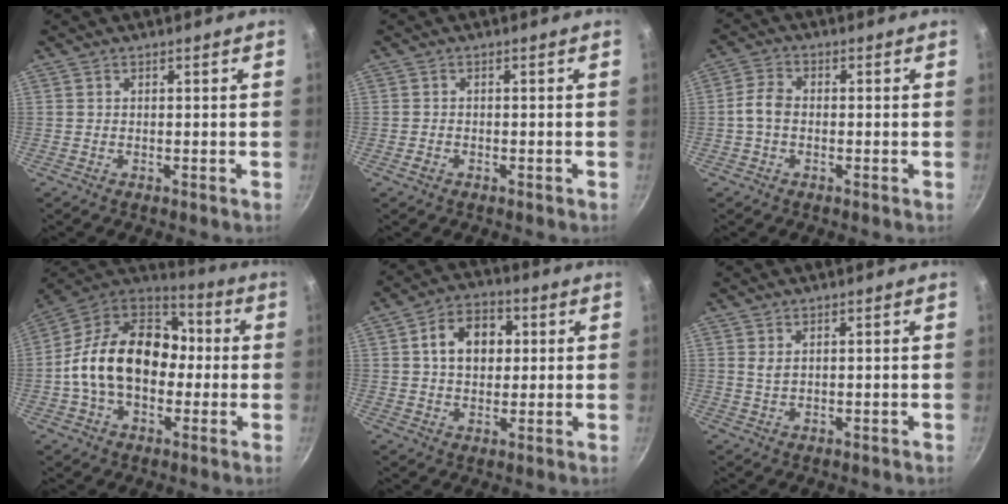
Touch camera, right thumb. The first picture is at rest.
{"total": 1.4, "force": [-0.8, 0.9, 0.7], "torque": [-0.015, 0.009, -0.013]}
{"total": 4.2, "force": [-0.7, 3.0, 2.9], "torque": [-0.059, 0.019, -0.022]}
{"total": 21.3, "force": [-1.0, 15.2, 14.8], "torque": [-0.221, 0.051, -0.031]}
{"total": 10.1, "force": [1.9, 7.3, 6.6], "torque": [-0.078, 0.012, 0.021]}
{"total": 1.5, "force": [0.5, 0.8, 1.2], "torque": [-0.022, -0.005, 0.013]}